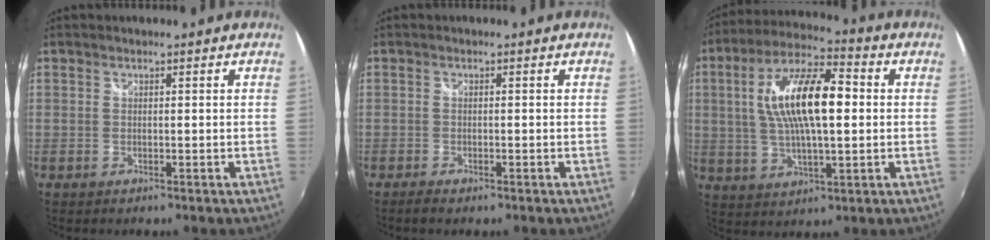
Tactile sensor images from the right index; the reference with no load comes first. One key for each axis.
{"total": 2.1, "fx": -1.6, "fy": 0.6, "fz": 1.1, "tx": -0.028, "ty": -0.007, "tz": -0.030}
{"total": 16.2, "fx": 1.9, "fy": 5.6, "fz": 15.0, "tx": -0.280, "ty": 0.017, "tz": 0.031}